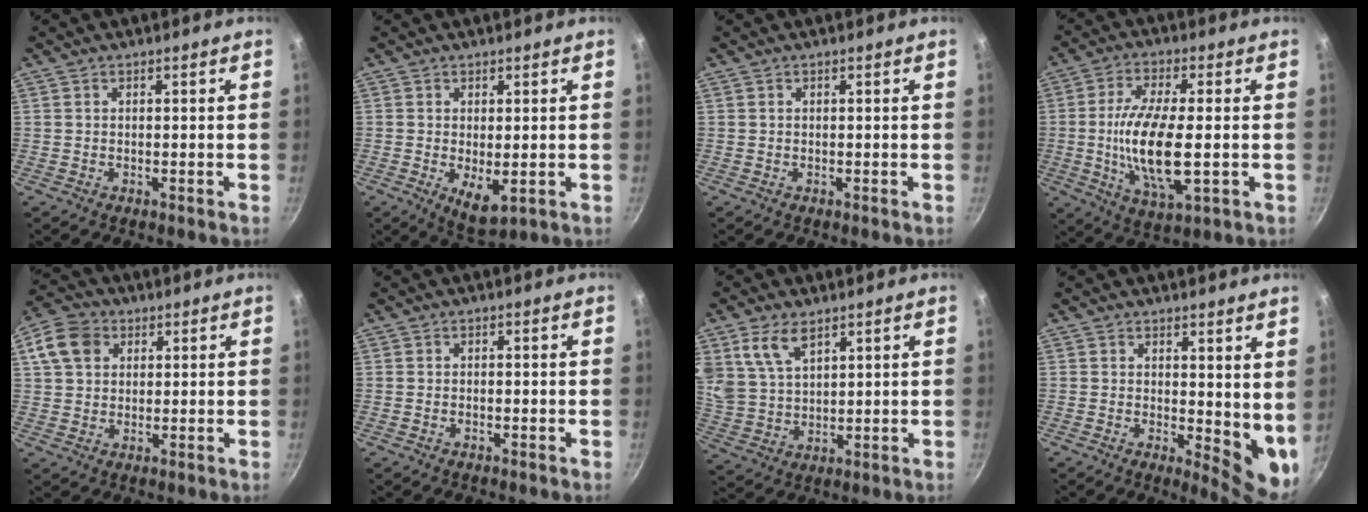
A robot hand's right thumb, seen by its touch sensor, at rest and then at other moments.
{"total": 5.7, "force": [-0.7, 2.4, 5.1], "torque": [-0.073, -0.014, 0.002]}
{"total": 0.0}
{"total": 14.7, "force": [-1.4, 5.2, 13.7], "torque": [-0.264, -0.008, -0.029]}
{"total": 8.3, "force": [2.8, 6.5, 4.3], "torque": [-0.061, 0.008, 0.039]}
{"total": 0.6, "force": [-0.4, 0.3, 0.4], "torque": [-0.012, 0.005, -0.011]}
{"total": 8.6, "force": [4.9, 4.9, 5.2], "torque": [-0.090, -0.022, 0.107]}
{"total": 7.9, "force": [1.9, 3.6, 6.7], "torque": [-0.071, -0.022, 0.031]}